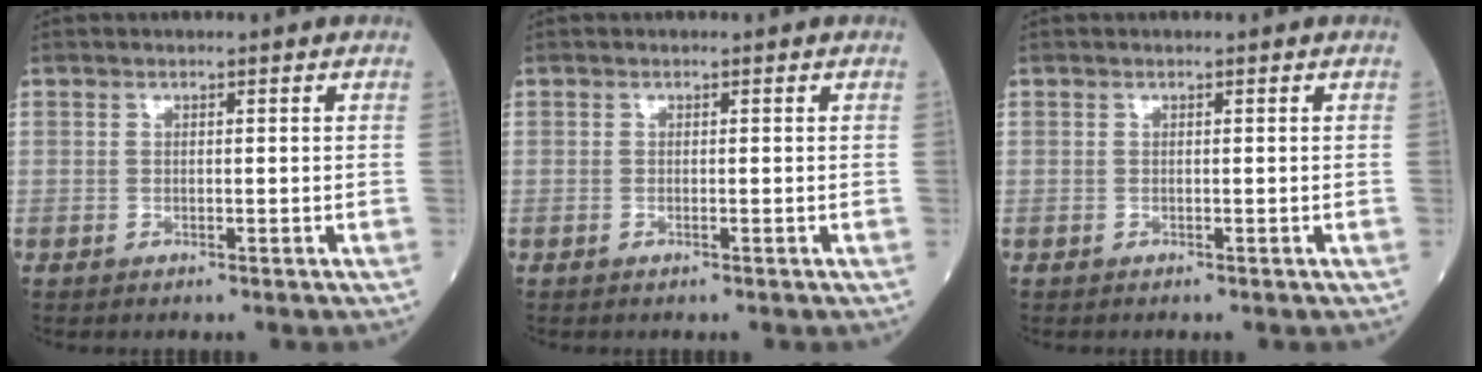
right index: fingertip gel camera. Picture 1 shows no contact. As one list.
[{"total": 0.0}, {"total": 0.0}]